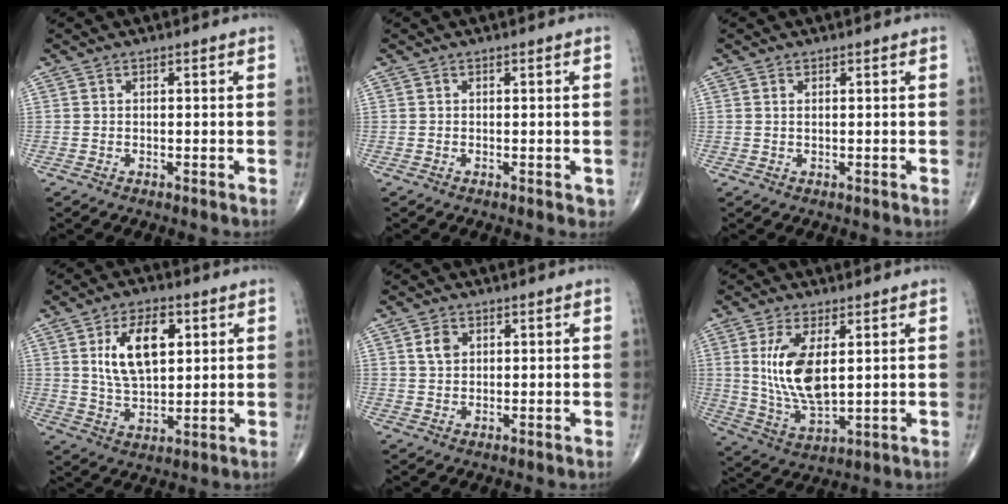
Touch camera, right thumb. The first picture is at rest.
{"total": 0.9, "force": [-0.2, 0.6, 0.7], "torque": [0.001, 0.001, -0.003]}
{"total": 0.6, "force": [0.3, 0.2, 0.5], "torque": [-0.013, 0.002, 0.006]}
{"total": 12.2, "force": [3.5, 6.5, 9.7], "torque": [-0.154, -0.010, 0.067]}
{"total": 3.0, "force": [1.1, 2.2, 1.8], "torque": [-0.024, -0.001, 0.021]}
{"total": 12.2, "force": [2.6, 5.4, 10.6], "torque": [-0.208, -0.023, 0.062]}